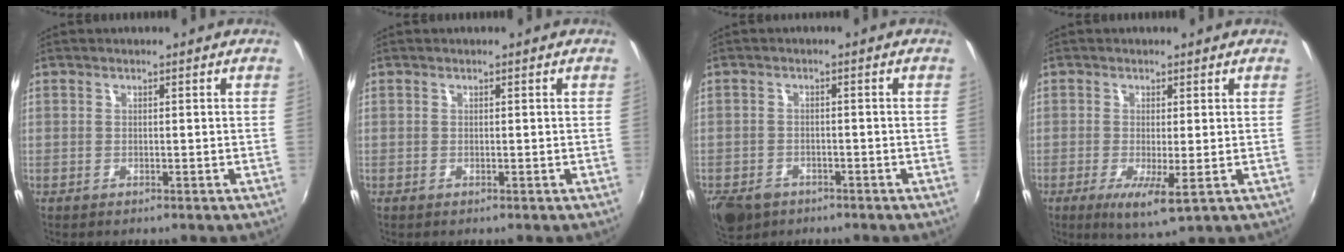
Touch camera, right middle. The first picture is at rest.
{"total": 0.0}
{"total": 7.2, "force": [-4.6, 4.6, 3.1], "torque": [-0.082, -0.013, -0.076]}
{"total": 5.2, "force": [-1.5, 1.2, 4.8], "torque": [-0.095, -0.020, -0.024]}